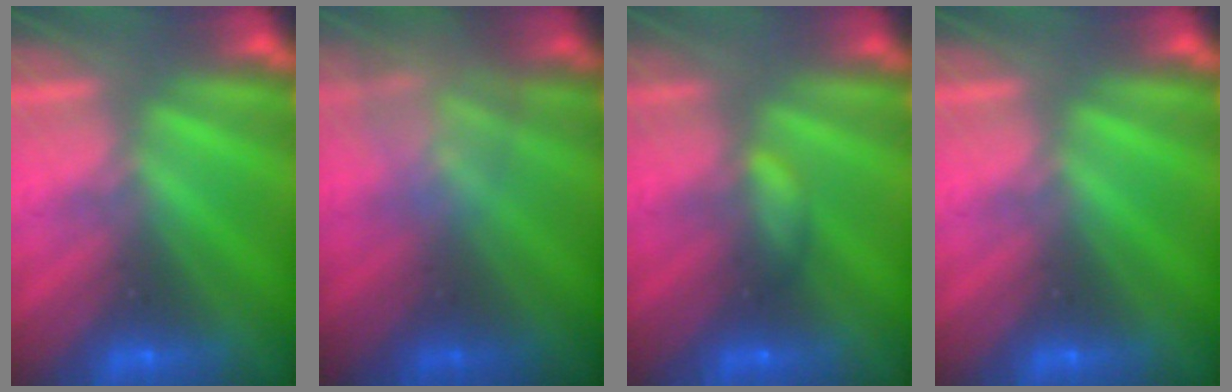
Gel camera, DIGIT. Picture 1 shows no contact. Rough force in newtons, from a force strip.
{"total": 4.6}
{"total": 2.2}
{"total": 0.0}